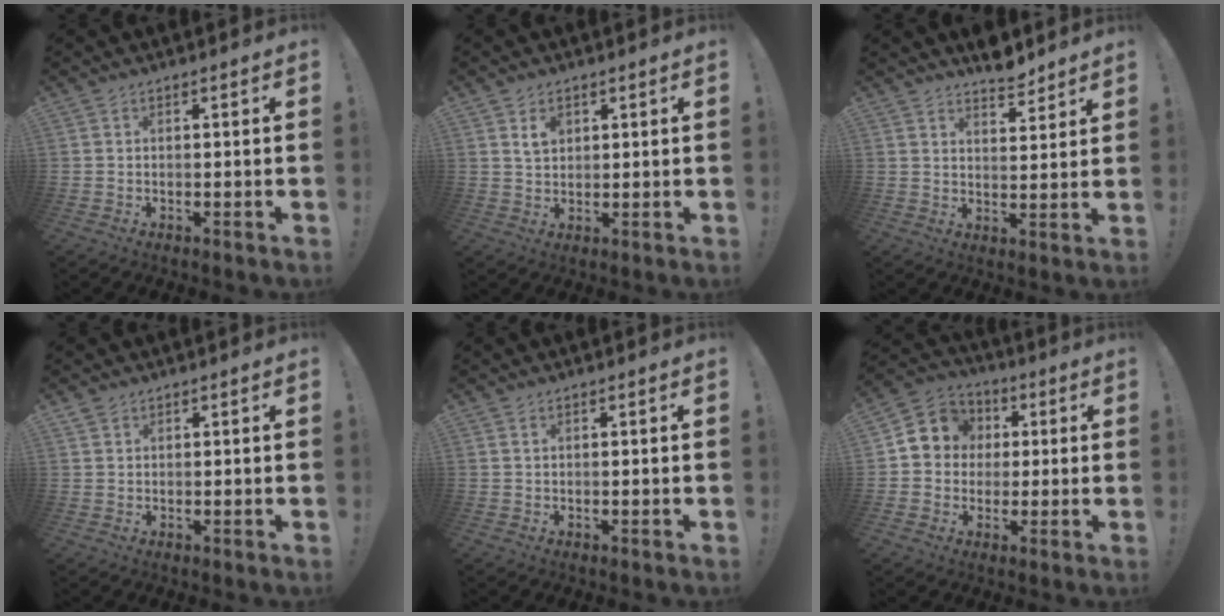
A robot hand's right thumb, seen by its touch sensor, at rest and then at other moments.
{"total": 3.9, "force": [1.9, 2.7, 2.1], "torque": [-0.026, -0.006, 0.032]}
{"total": 6.0, "force": [5.6, 1.3, 1.8], "torque": [-0.011, -0.045, 0.097]}
{"total": 1.3, "force": [1.1, 0.8, 0.2], "torque": [0.003, -0.006, 0.019]}
{"total": 0.6, "force": [0.5, 0.2, 0.3], "torque": [-0.007, 0.001, 0.010]}
{"total": 9.3, "force": [1.0, 8.8, 2.9], "torque": [-0.039, 0.008, 0.026]}